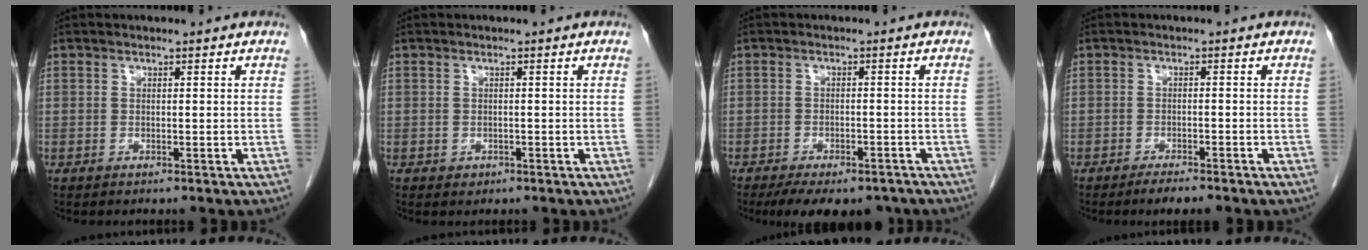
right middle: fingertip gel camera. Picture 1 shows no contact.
{"total": 0.8, "force": [-0.4, 0.6, 0.2], "torque": [-0.005, 0.001, -0.002]}
{"total": 10.0, "force": [-8.4, 1.5, 5.2], "torque": [-0.068, -0.013, -0.116]}
{"total": 2.7, "force": [-2.3, 0.2, 1.6], "torque": [-0.030, -0.005, -0.036]}